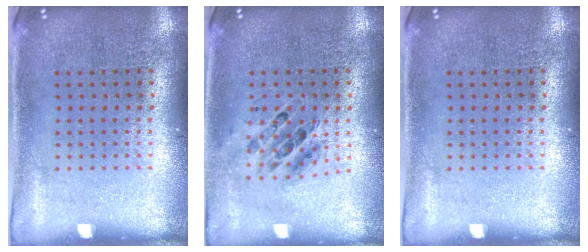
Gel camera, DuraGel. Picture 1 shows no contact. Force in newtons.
{"total": 0.7, "press": 0.7, "slide": 0.2}
{"total": 0.0}